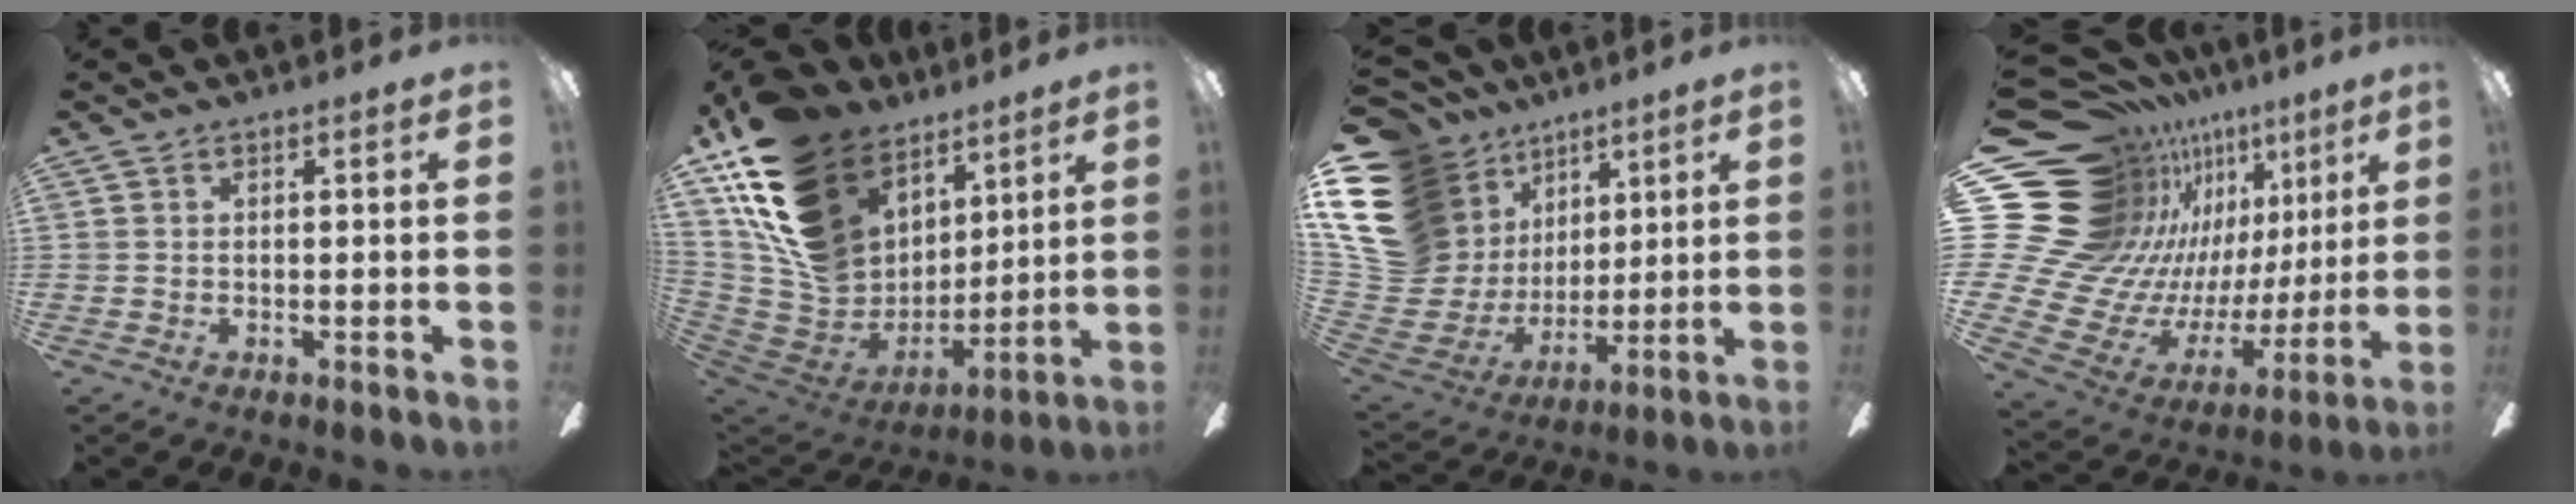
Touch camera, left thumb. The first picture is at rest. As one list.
[{"total": 21.7, "force": [12.2, 15.0, 9.8], "torque": [-0.215, -0.068, 0.245]}, {"total": 23.4, "force": [10.7, 17.8, 10.8], "torque": [-0.238, -0.068, 0.231]}, {"total": 20.9, "force": [11.4, 15.0, 9.0], "torque": [-0.209, -0.132, 0.257]}]